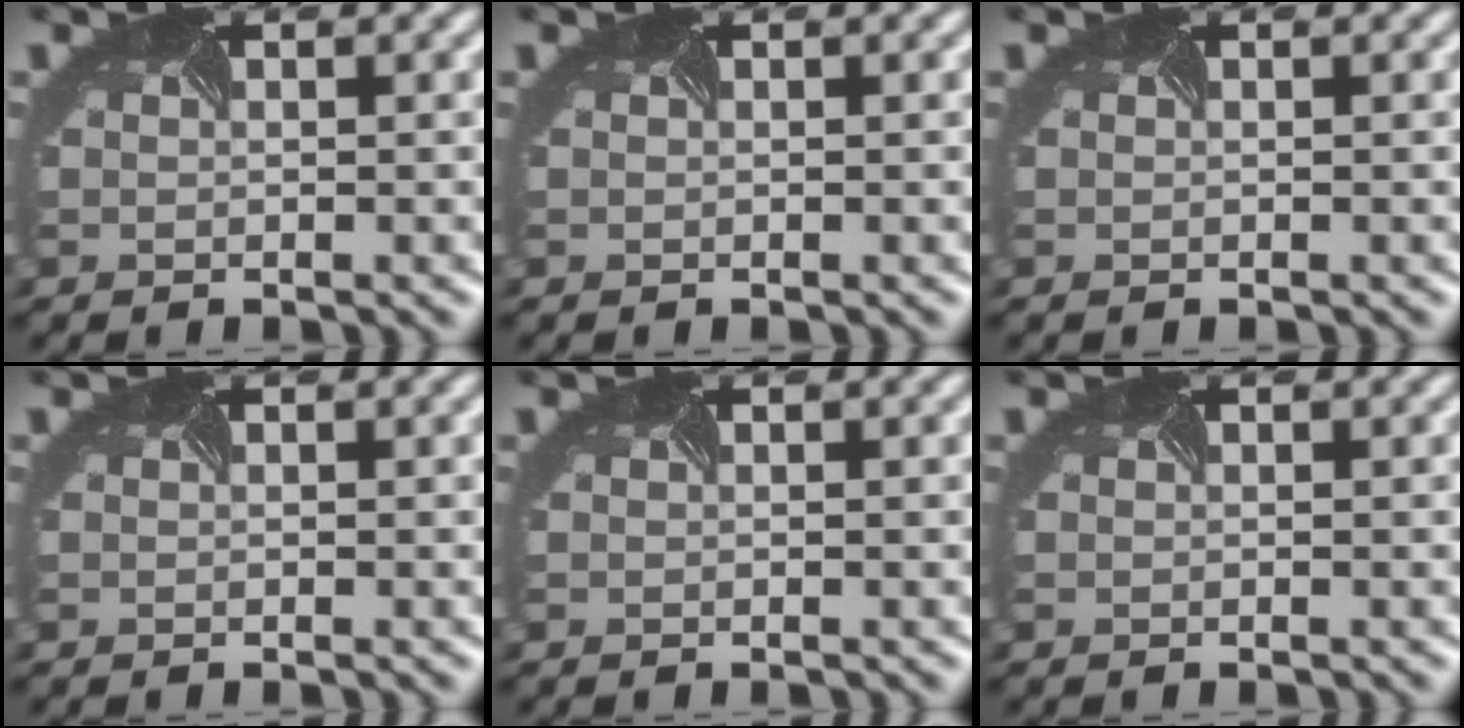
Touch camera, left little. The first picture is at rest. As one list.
[{"total": 0.0}, {"total": 0.0}, {"total": 0.0}, {"total": 0.0}, {"total": 0.0}]